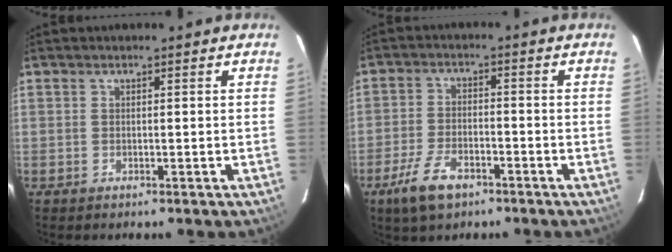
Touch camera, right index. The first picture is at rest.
{"total": 8.5, "force": [-5.3, 3.9, 5.4], "torque": [-0.134, -0.008, -0.098]}